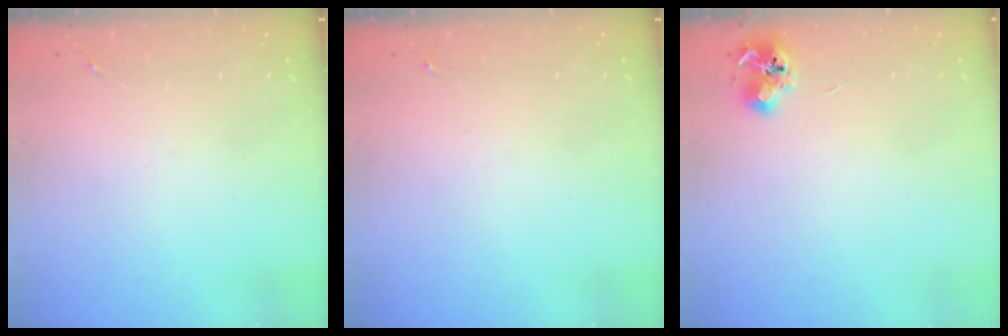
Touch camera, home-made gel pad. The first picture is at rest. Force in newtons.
{"total": 0.0}
{"total": 6.8, "press": 6.8, "slide": 0.9}